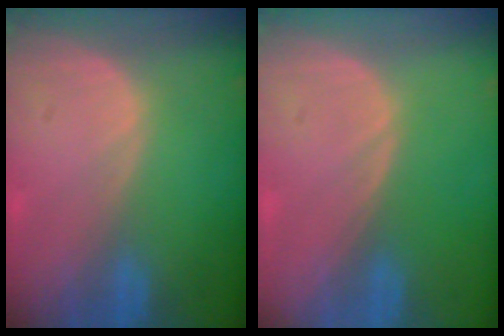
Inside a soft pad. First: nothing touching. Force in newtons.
{"total": 0.0}